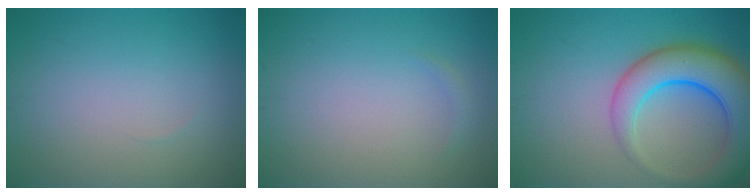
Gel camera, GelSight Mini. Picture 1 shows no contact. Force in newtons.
{"total": 0.6, "press": 0.6, "slide": 0.0}
{"total": 8.4, "press": 8.4, "slide": 0.5}